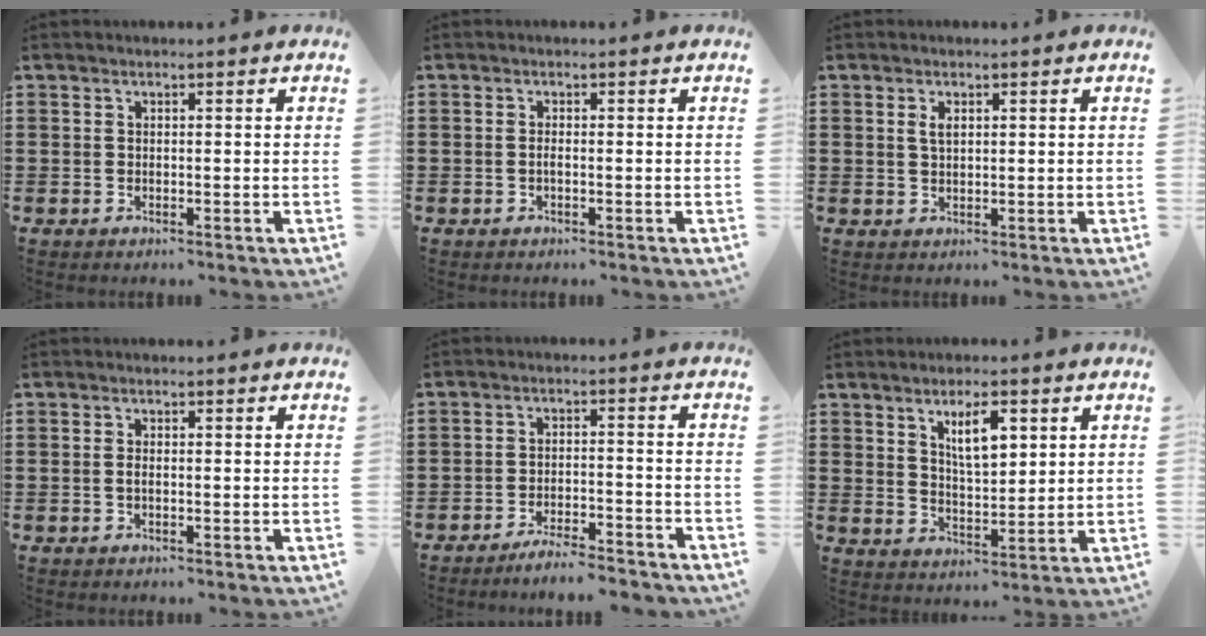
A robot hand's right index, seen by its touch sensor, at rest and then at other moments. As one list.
[{"total": 0.7, "force": [-0.4, 0.1, 0.5], "torque": [-0.011, -0.001, -0.006]}, {"total": 1.7, "force": [0.6, 0.8, 1.4], "torque": [-0.030, 0.004, 0.010]}, {"total": 0.8, "force": [-0.2, 0.3, 0.7], "torque": [-0.014, 0.000, -0.003]}, {"total": 4.4, "force": [-4.2, -0.2, 1.2], "torque": [-0.022, -0.001, -0.083]}, {"total": 5.8, "force": [2.8, 2.1, 4.7], "torque": [-0.085, -0.001, 0.044]}]